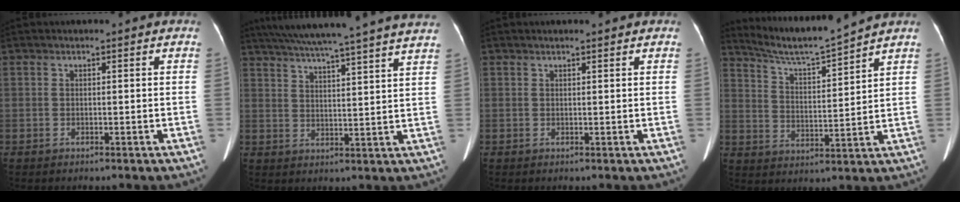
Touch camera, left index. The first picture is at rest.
{"total": 24.3, "force": [21.6, -0.5, 11.2], "torque": [-0.190, 0.000, 0.287]}
{"total": 2.0, "force": [1.7, 0.3, 1.0], "torque": [-0.010, 0.017, 0.024]}
{"total": 9.3, "force": [8.9, -1.6, 2.4], "torque": [-0.054, -0.004, 0.165]}